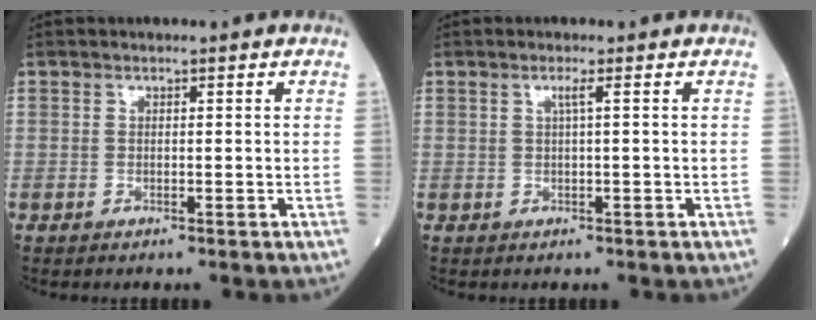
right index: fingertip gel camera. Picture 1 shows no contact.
{"total": 1.1, "force": [0.3, -0.3, 1.0], "torque": [-0.023, 0.000, 0.006]}